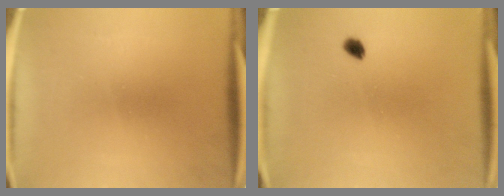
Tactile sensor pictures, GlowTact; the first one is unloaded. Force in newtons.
{"total": 1.7}